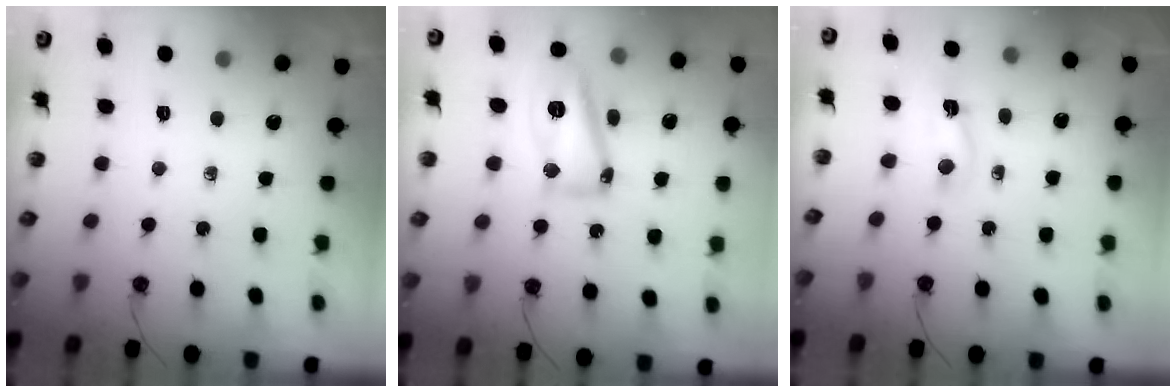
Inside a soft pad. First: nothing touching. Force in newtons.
{"total": 13.8, "press": 13.8, "slide": 1.2}
{"total": 2.8, "press": 2.7, "slide": 0.6}